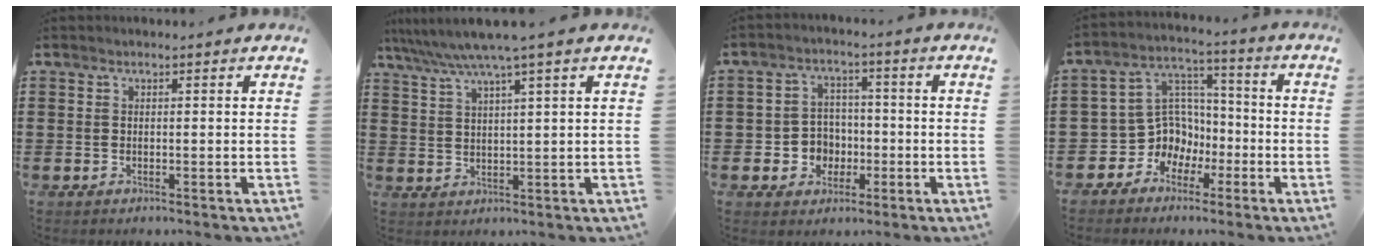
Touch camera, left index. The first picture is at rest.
{"total": 5.1, "force": [3.6, -0.6, 3.5], "torque": [-0.079, -0.016, 0.059]}
{"total": 5.1, "force": [-1.4, 4.7, 1.5], "torque": [-0.043, 0.013, -0.026]}
{"total": 7.6, "force": [-2.3, 7.1, 1.4], "torque": [-0.067, -0.003, -0.045]}